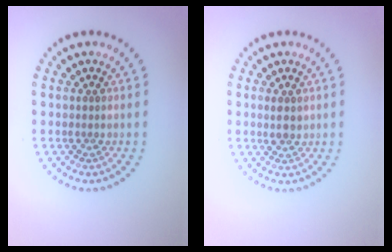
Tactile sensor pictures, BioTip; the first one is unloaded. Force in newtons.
{"total": 1.4, "press": 1.3, "slide": 0.5}